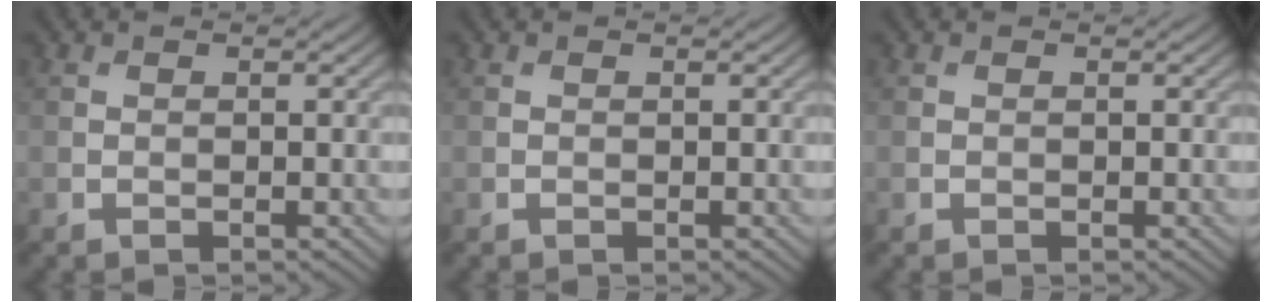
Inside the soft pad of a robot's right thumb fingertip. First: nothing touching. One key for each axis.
{"total": 0.0}
{"total": 0.0}